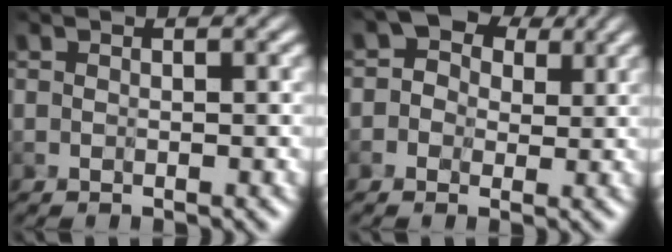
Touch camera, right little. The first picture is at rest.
{"total": 3.8, "force": [1.2, 3.0, 2.0], "torque": [-0.019, 0.008, 0.001]}